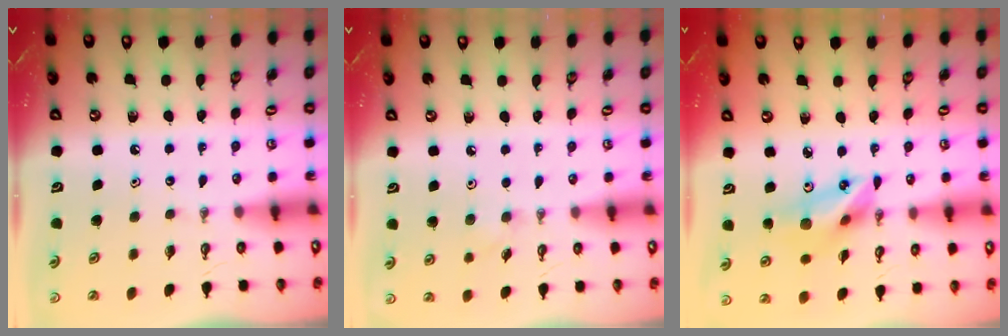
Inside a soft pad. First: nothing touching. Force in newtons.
{"total": 4.6, "press": 4.4, "slide": 1.2}
{"total": 12.5, "press": 12.2, "slide": 2.9}